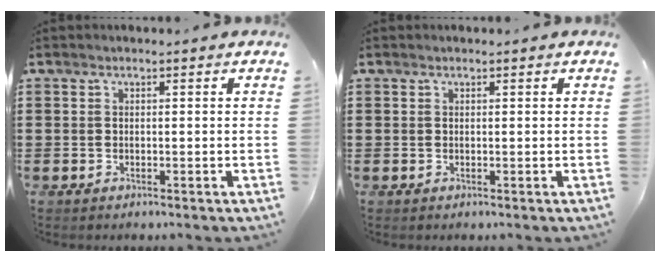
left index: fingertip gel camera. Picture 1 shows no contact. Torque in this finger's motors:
{"motor_torque": [0.32, -0.31, -0.04, 0.00]}